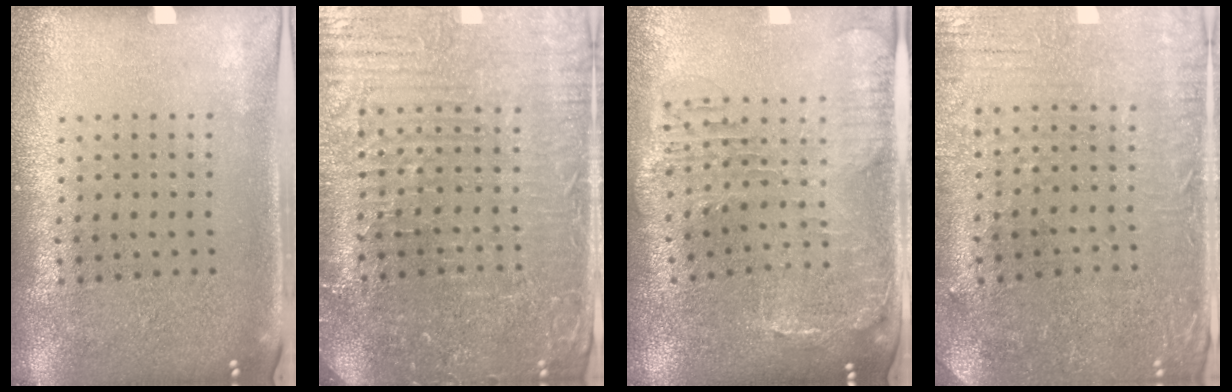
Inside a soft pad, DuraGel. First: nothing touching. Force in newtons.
{"total": 4.6, "press": 4.4, "slide": 1.4}
{"total": 1.4, "press": 1.4, "slide": 0.4}
{"total": 0.7, "press": 0.6, "slide": 0.4}